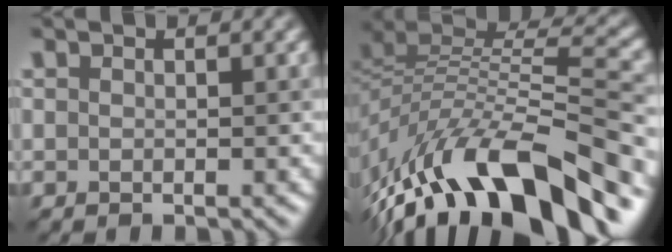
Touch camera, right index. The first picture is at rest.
{"total": 12.7, "force": [-7.6, 5.2, 8.7], "torque": [-0.173, 0.030, -0.138]}